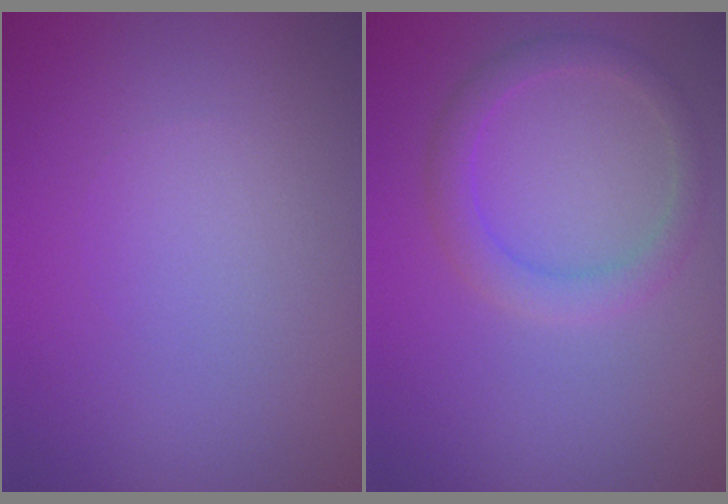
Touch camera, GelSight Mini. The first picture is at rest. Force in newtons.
{"total": 2.4, "press": 2.4, "slide": 0.1}